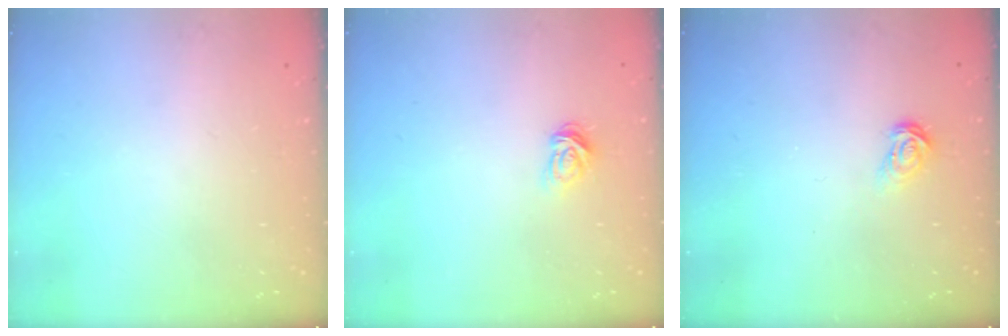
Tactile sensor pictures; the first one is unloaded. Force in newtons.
{"total": 4.7, "press": 4.7, "slide": 0.5}
{"total": 3.7, "press": 3.7, "slide": 0.2}